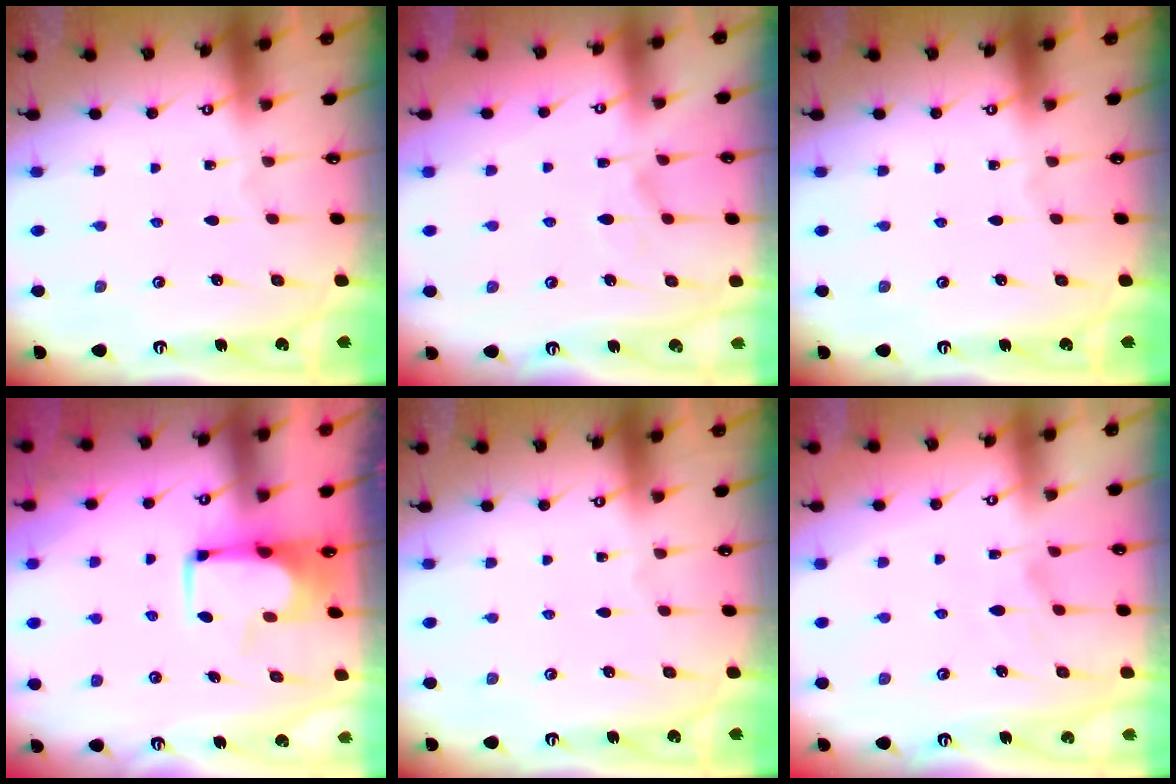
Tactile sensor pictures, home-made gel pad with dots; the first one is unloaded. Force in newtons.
{"total": 1.4, "press": 0.7, "slide": 1.1}
{"total": 0.0}
{"total": 2.2, "press": 2.2, "slide": 0.2}
{"total": 0.0}
{"total": 2.2, "press": 1.8, "slide": 1.2}